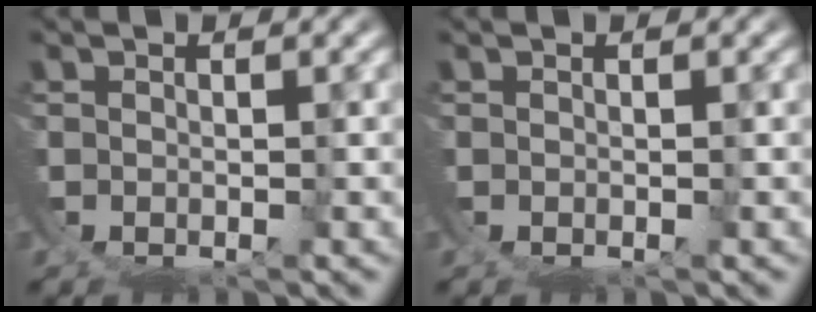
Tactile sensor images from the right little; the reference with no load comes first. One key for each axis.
{"total": 0.0}